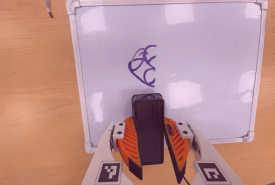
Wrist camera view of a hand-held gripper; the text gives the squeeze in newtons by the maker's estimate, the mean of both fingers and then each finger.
{"total": 10.1, "left": 9.9, "right": 10.4}